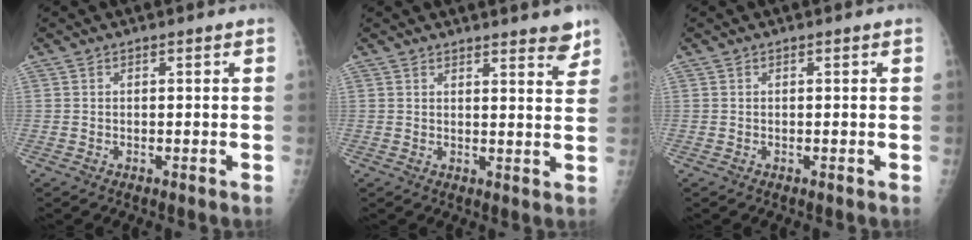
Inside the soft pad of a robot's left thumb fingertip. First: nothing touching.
{"total": 4.5, "force": [3.8, 0.8, 2.4], "torque": [-0.017, -0.026, 0.042]}
{"total": 0.0}